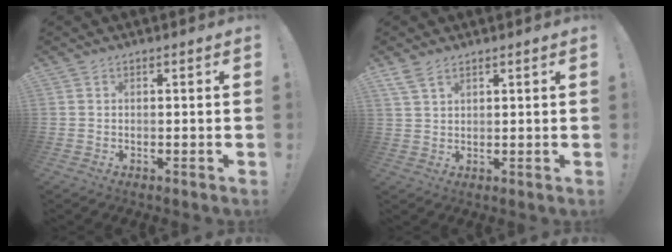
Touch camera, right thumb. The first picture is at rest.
{"total": 4.3, "force": [3.0, 2.0, 2.3], "torque": [-0.045, -0.012, 0.058]}